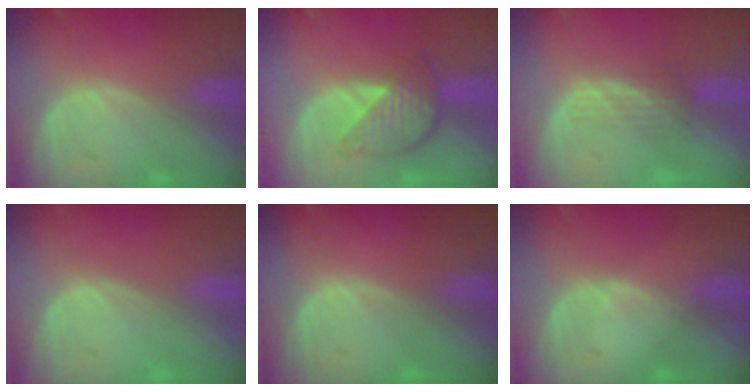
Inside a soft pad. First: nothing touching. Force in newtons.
{"total": 6.1, "press": 6.1, "slide": 0.4}
{"total": 3.2, "press": 2.7, "slide": 1.7}
{"total": 0.0}
{"total": 0.0}
{"total": 0.8, "press": 0.8, "slide": 0.1}